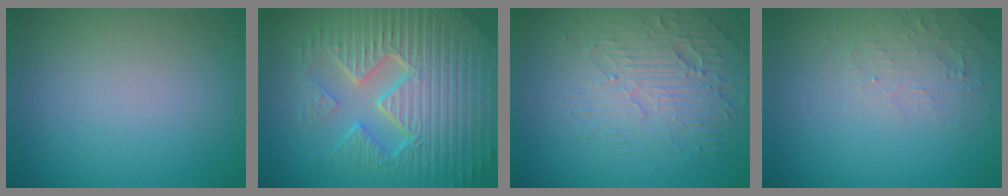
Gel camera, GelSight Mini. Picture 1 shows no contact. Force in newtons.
{"total": 9.6, "press": 6.8, "slide": 6.8}
{"total": 4.1, "press": 3.7, "slide": 1.8}
{"total": 2.0, "press": 1.9, "slide": 0.4}